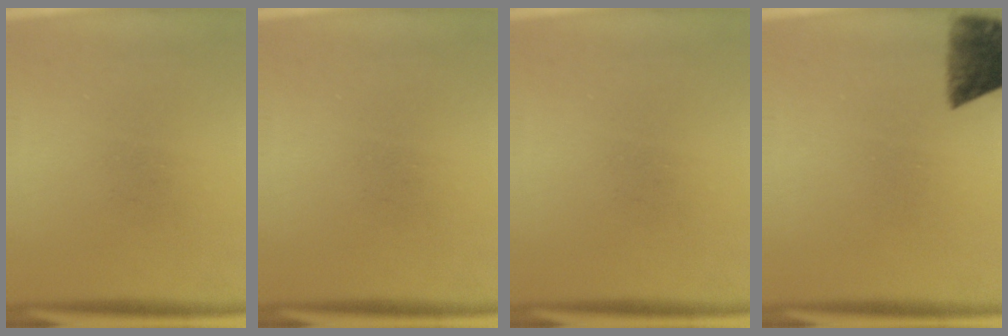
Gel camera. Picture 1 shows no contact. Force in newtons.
{"total": 0.0}
{"total": 0.0}
{"total": 8.4}